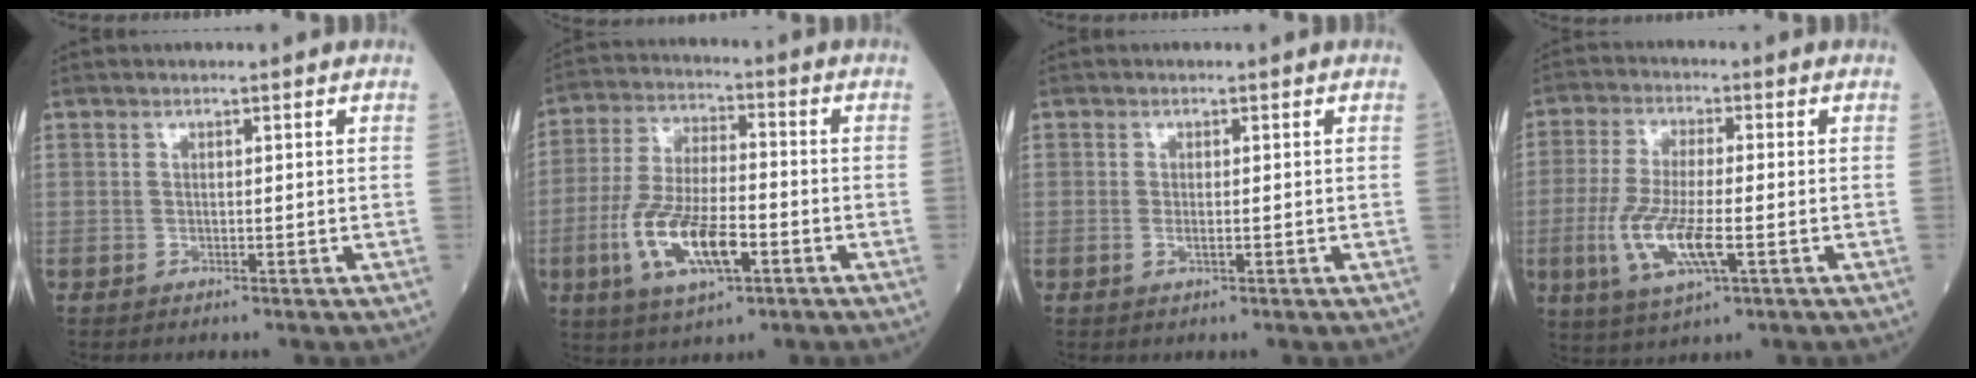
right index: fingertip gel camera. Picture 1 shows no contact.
{"total": 13.9, "force": [-4.9, 4.6, 12.1], "torque": [-0.255, -0.005, -0.087]}
{"total": 1.8, "force": [-0.4, 0.9, 1.5], "torque": [-0.039, 0.000, -0.005]}
{"total": 11.1, "force": [-3.1, 2.9, 10.2], "torque": [-0.223, -0.015, -0.052]}